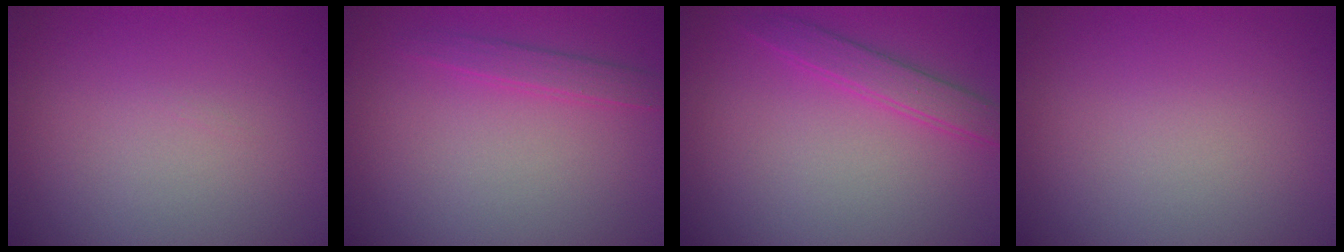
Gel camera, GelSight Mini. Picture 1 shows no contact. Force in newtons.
{"total": 1.5, "press": 1.5, "slide": 0.0}
{"total": 2.2, "press": 2.2, "slide": 0.1}
{"total": 0.0}